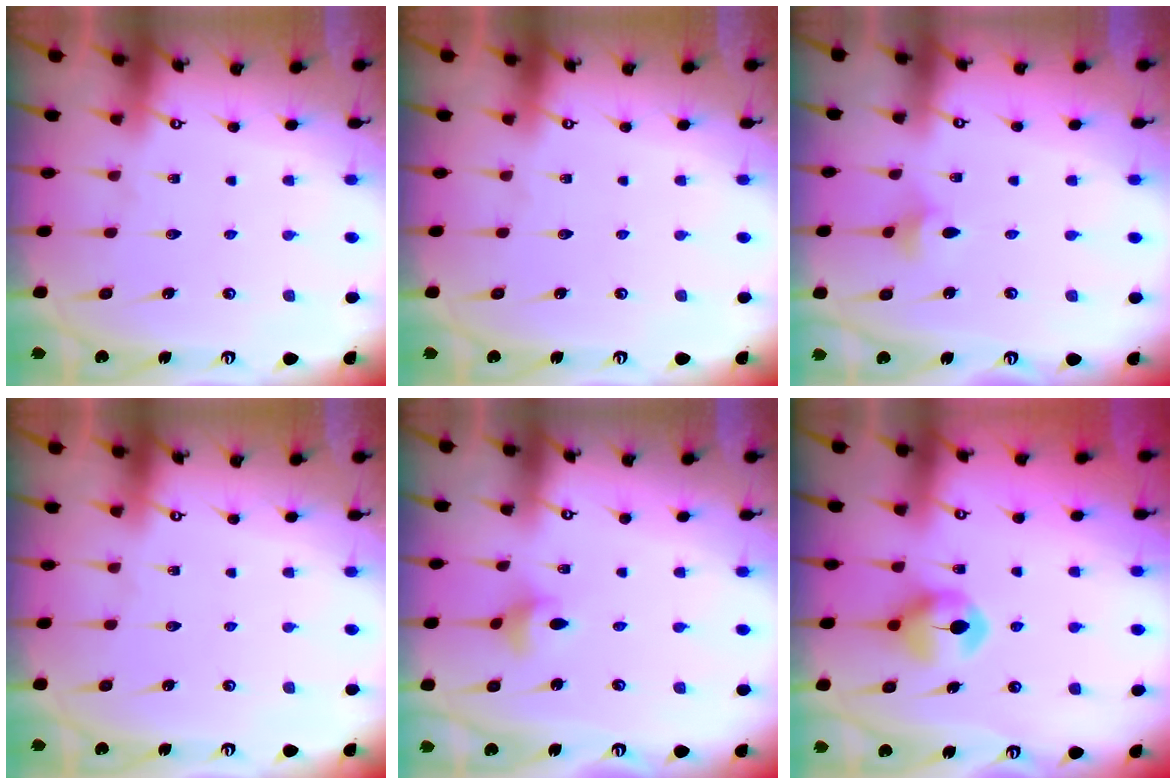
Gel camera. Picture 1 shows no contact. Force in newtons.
{"total": 0.0}
{"total": 3.1, "press": 3.0, "slide": 0.6}
{"total": 0.0}
{"total": 3.0, "press": 3.0, "slide": 0.3}
{"total": 7.1, "press": 7.1, "slide": 0.4}